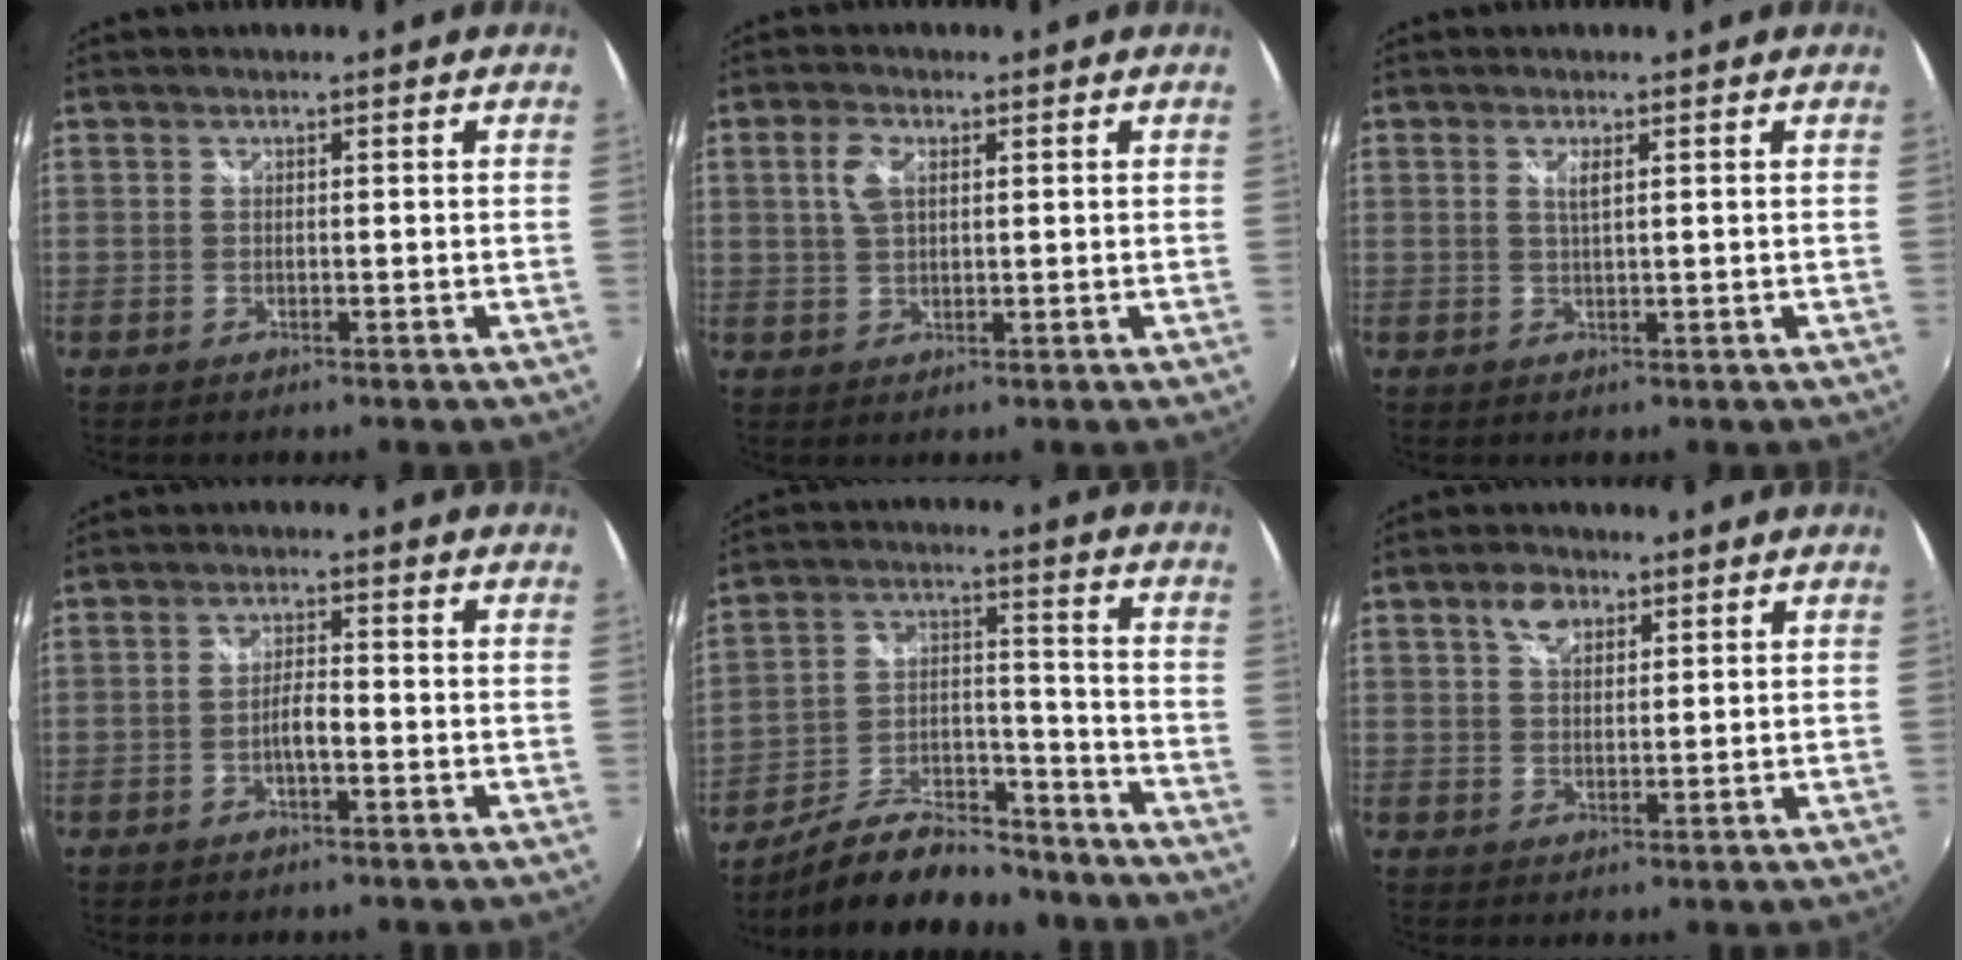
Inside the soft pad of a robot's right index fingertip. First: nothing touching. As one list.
[{"total": 4.2, "force": [1.6, 2.3, 3.1], "torque": [-0.061, 0.010, 0.031]}, {"total": 1.6, "force": [0.6, 0.2, 1.5], "torque": [-0.026, 0.000, 0.009]}, {"total": 2.7, "force": [-1.1, 0.6, 2.4], "torque": [-0.050, 0.011, -0.022]}, {"total": 15.0, "force": [-12.2, 5.8, 6.5], "torque": [-0.126, 0.024, -0.192]}, {"total": 4.6, "force": [2.5, 2.8, 2.7], "torque": [-0.043, 0.010, 0.045]}]